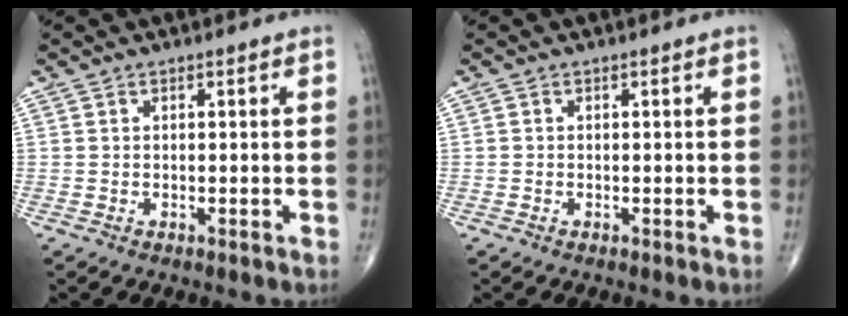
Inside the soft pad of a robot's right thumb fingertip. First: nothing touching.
{"total": 0.0}